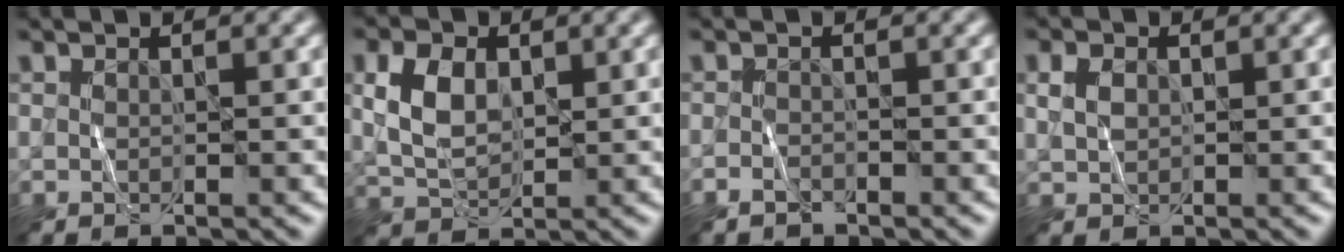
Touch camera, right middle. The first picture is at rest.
{"total": 4.1, "force": [0.8, 2.7, 3.0], "torque": [-0.071, 0.004, 0.016]}
{"total": 1.1, "force": [-1.0, 0.3, 0.3], "torque": [-0.005, 0.002, -0.020]}
{"total": 1.7, "force": [0.4, 1.3, 1.1], "torque": [-0.026, 0.005, 0.008]}